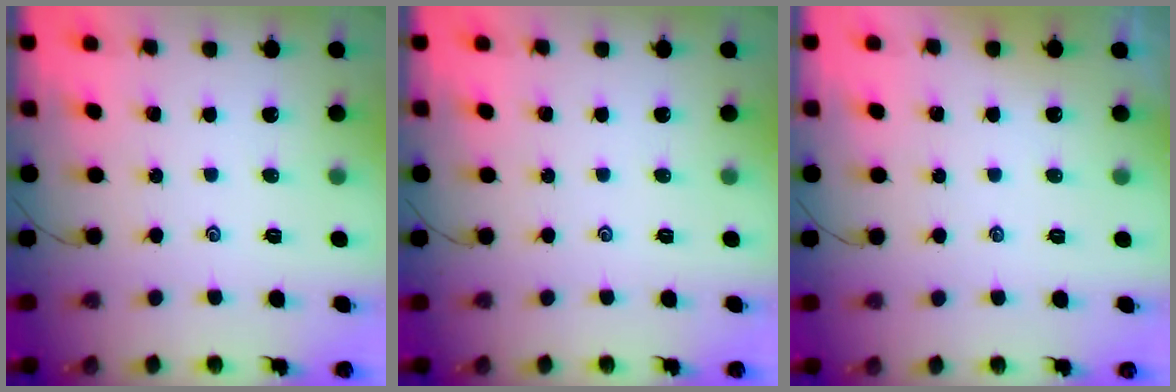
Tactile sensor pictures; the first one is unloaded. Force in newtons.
{"total": 0.0}
{"total": 1.2, "press": 1.2, "slide": 0.3}